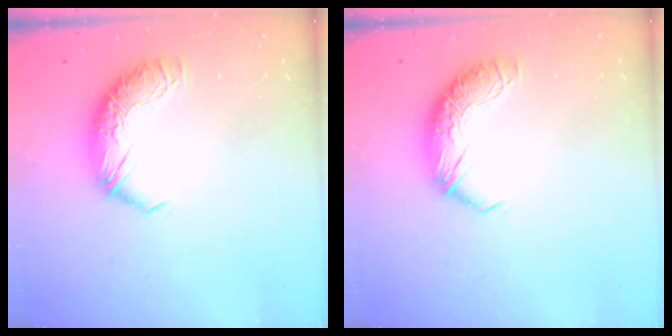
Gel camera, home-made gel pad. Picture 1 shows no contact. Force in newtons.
{"total": 0.0}